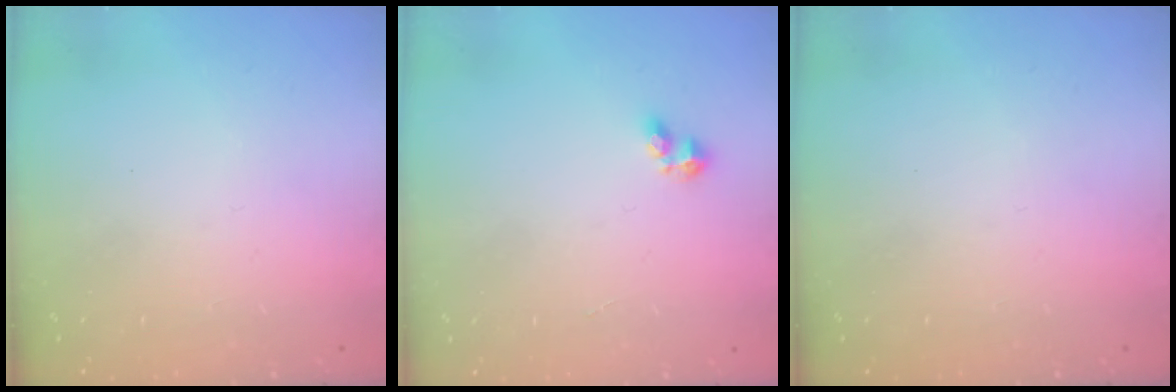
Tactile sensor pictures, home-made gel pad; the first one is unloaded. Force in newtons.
{"total": 3.1, "press": 3.0, "slide": 1.0}
{"total": 0.0}